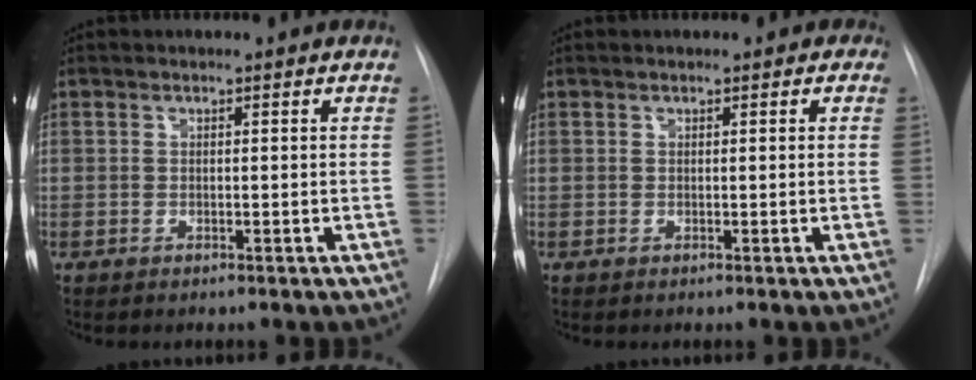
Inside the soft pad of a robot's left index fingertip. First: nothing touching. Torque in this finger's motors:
{"motor_torque": [0.57, -0.60, 0.07, -0.01]}